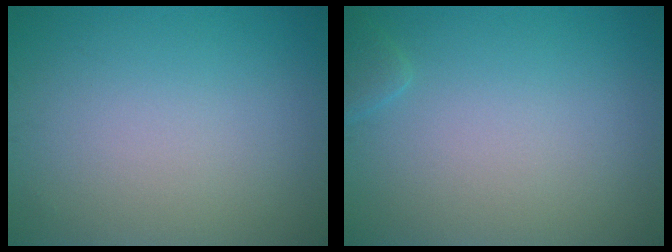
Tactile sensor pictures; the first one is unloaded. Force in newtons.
{"total": 0.9, "press": 0.9, "slide": 0.1}